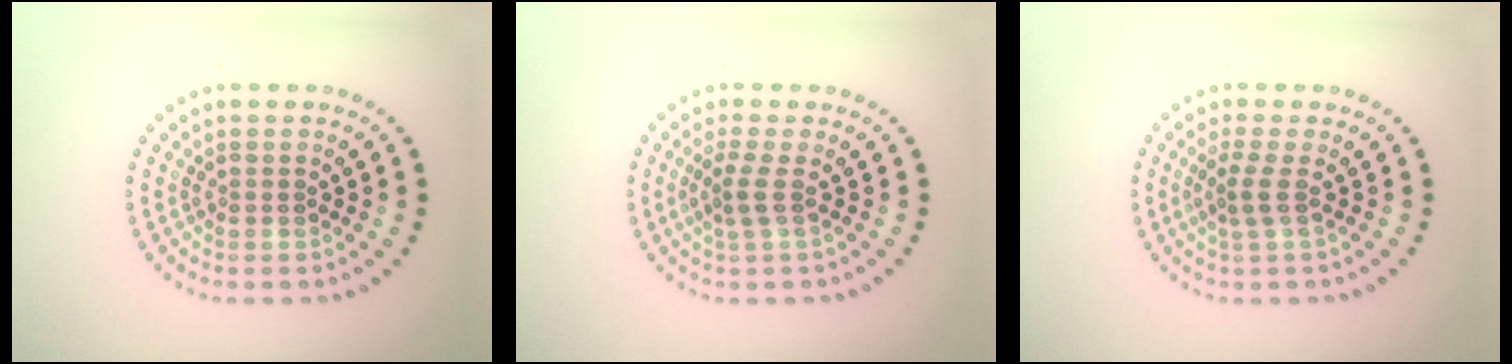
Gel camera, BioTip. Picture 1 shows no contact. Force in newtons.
{"total": 1.9, "press": 1.3, "slide": 1.4}
{"total": 1.9, "press": 1.3, "slide": 1.4}